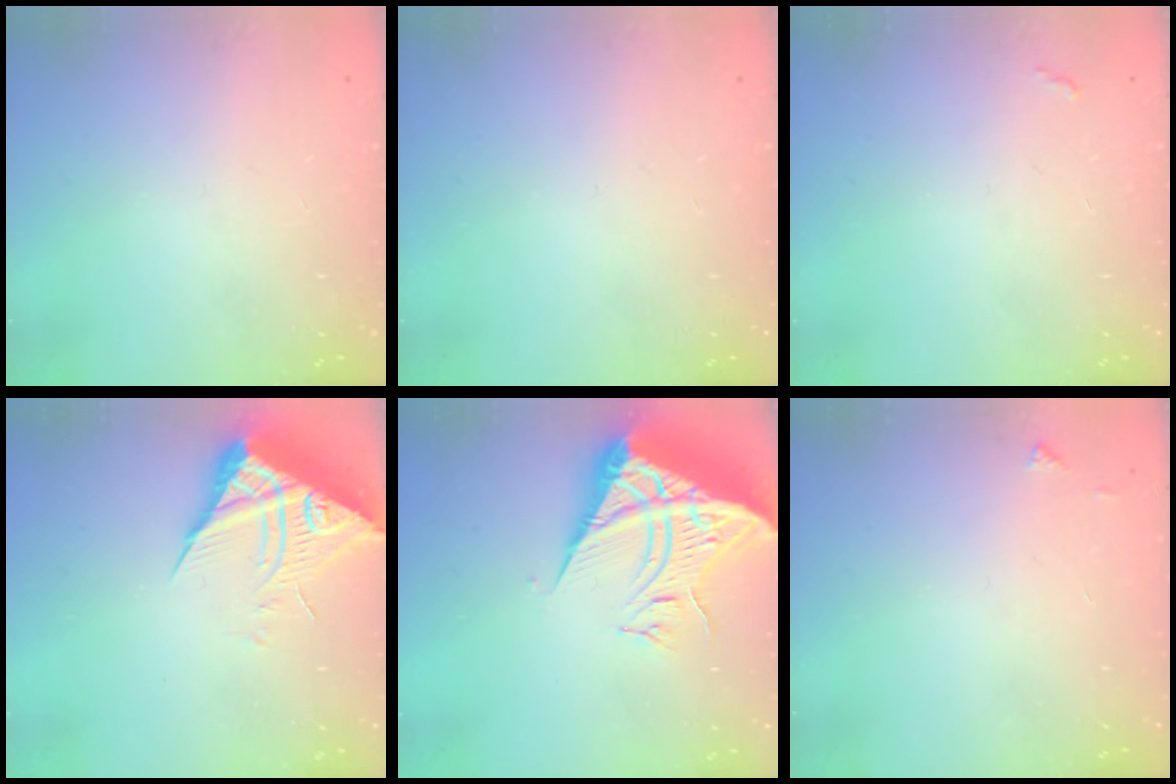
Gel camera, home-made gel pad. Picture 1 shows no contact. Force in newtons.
{"total": 0.0}
{"total": 2.8, "press": 2.8, "slide": 0.4}
{"total": 8.8, "press": 8.7, "slide": 0.9}
{"total": 14.7, "press": 14.6, "slide": 1.5}
{"total": 3.6, "press": 3.6, "slide": 0.5}